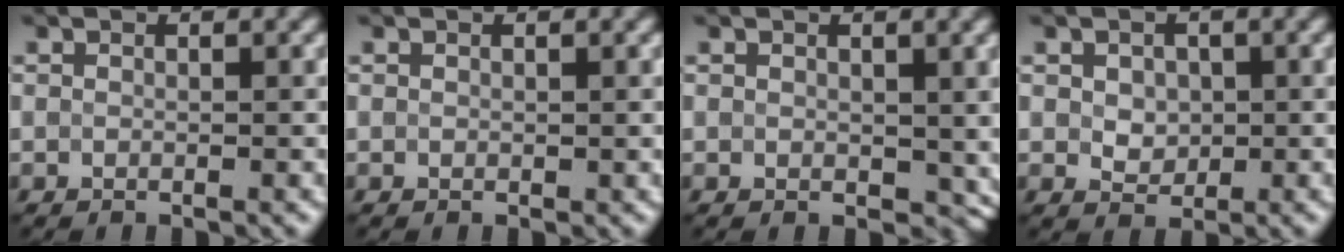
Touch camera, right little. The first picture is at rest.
{"total": 0.0}
{"total": 2.2, "force": [0.6, 1.5, 1.4], "torque": [-0.023, -0.006, 0.014]}
{"total": 2.1, "force": [0.3, 1.6, 1.3], "torque": [-0.025, -0.002, 0.007]}